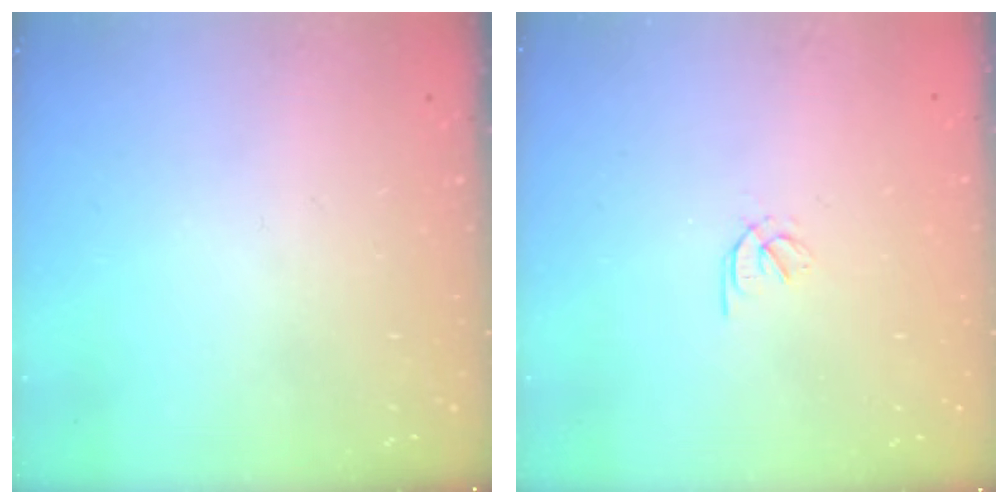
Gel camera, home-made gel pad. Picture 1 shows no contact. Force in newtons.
{"total": 1.7, "press": 1.6, "slide": 0.6}